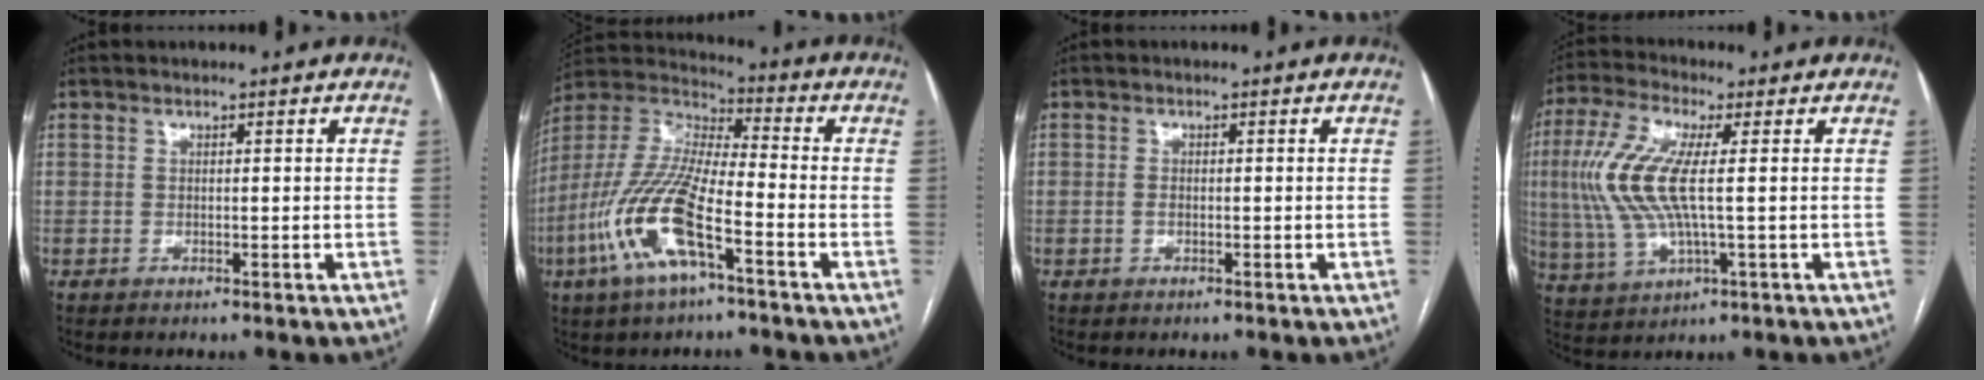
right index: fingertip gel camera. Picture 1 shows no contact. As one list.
[{"total": 15.5, "force": [-6.3, 3.5, 13.7], "torque": [-0.301, -0.008, -0.123]}, {"total": 0.9, "force": [-0.2, 0.5, 0.7], "torque": [-0.015, 0.001, -0.003]}, {"total": 11.5, "force": [0.9, 2.9, 11.1], "torque": [-0.266, 0.009, 0.017]}]